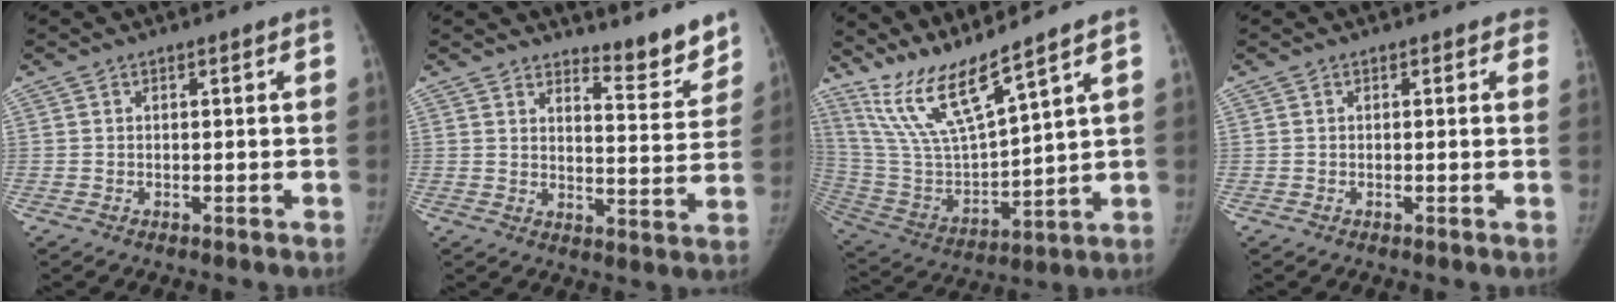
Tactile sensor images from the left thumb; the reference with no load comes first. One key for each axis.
{"total": 8.2, "fx": 7.6, "fy": 2.0, "fz": 2.4, "tx": 0.000, "ty": -0.076, "tz": 0.102}
{"total": 13.7, "fx": 11.2, "fy": 0.7, "fz": 7.8, "tx": -0.150, "ty": -0.068, "tz": 0.238}
{"total": 1.6, "fx": 1.2, "fy": 1.1, "fz": 0.3, "tx": 0.021, "ty": -0.003, "tz": -0.003}